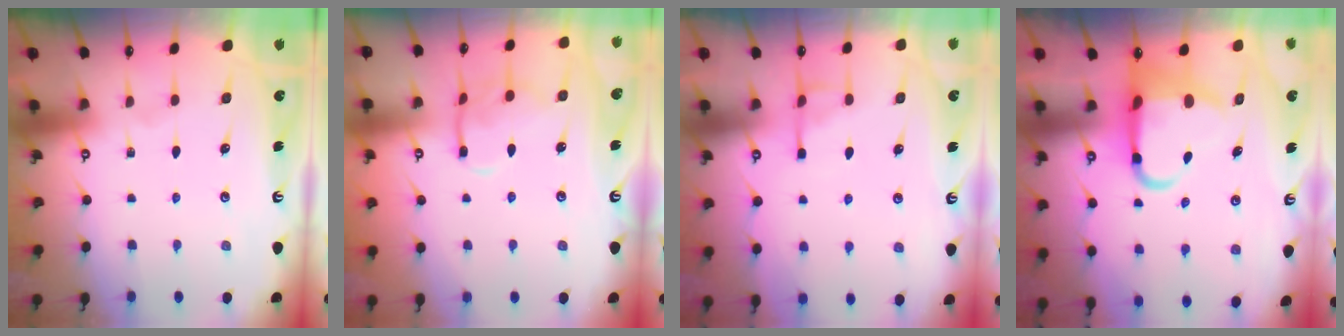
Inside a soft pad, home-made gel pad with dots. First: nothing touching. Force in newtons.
{"total": 9.3, "press": 9.3, "slide": 0.5}
{"total": 5.1, "press": 5.1, "slide": 0.5}
{"total": 8.0, "press": 7.9, "slide": 1.3}